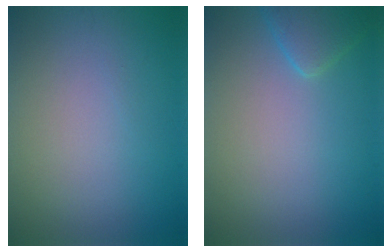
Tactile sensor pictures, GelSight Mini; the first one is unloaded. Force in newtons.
{"total": 2.6, "press": 2.6, "slide": 0.2}